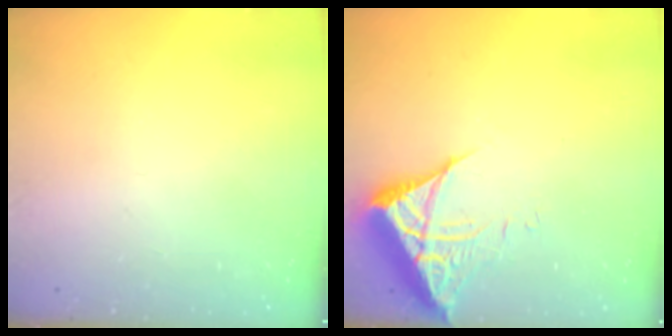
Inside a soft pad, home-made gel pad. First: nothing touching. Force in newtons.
{"total": 7.2, "press": 7.2, "slide": 0.6}